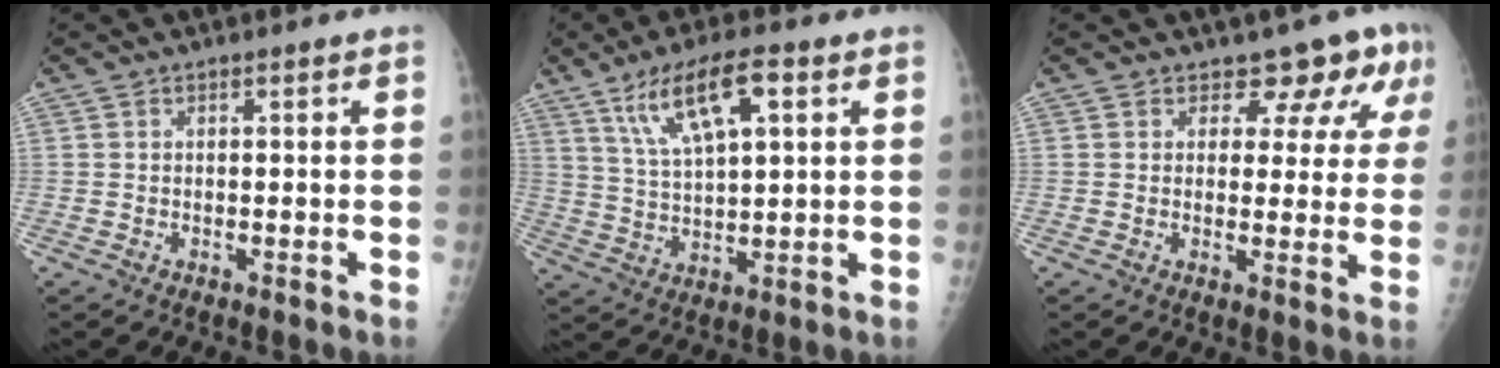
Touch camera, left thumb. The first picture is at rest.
{"total": 12.0, "force": [5.7, 4.0, 9.9], "torque": [-0.168, -0.007, 0.108]}
{"total": 6.8, "force": [4.8, 3.9, 2.8], "torque": [0.001, -0.029, 0.044]}